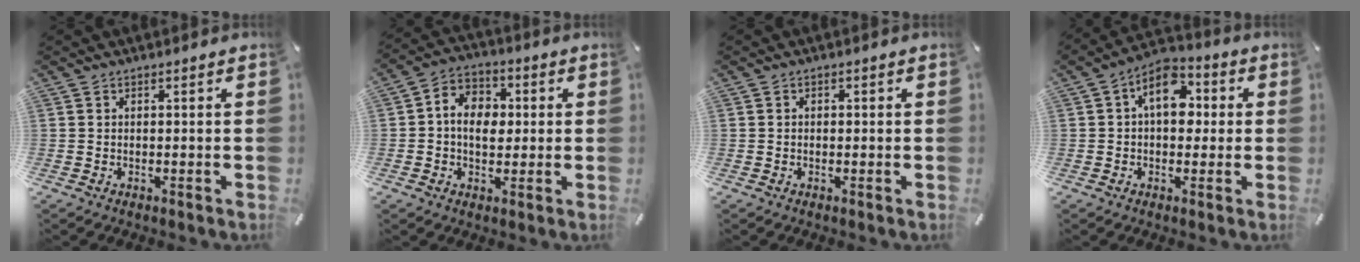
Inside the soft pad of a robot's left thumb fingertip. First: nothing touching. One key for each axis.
{"total": 8.0, "fx": -0.2, "fy": 6.4, "fz": 4.8, "tx": -0.086, "ty": 0.015, "tz": -0.004}
{"total": 0.6, "fx": -0.1, "fy": 0.5, "fz": 0.3, "tx": -0.004, "ty": 0.004, "tz": -0.004}
{"total": 9.7, "fx": 1.7, "fy": 6.4, "fz": 7.1, "tx": -0.095, "ty": 0.003, "tz": 0.028}